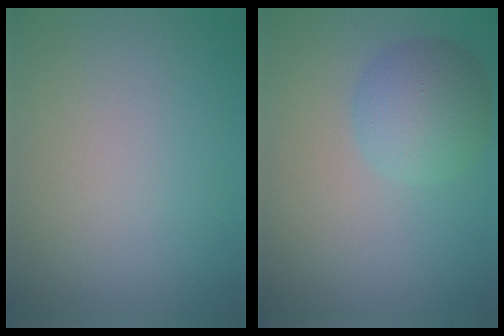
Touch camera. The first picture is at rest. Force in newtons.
{"total": 4.5, "press": 4.5, "slide": 0.2}